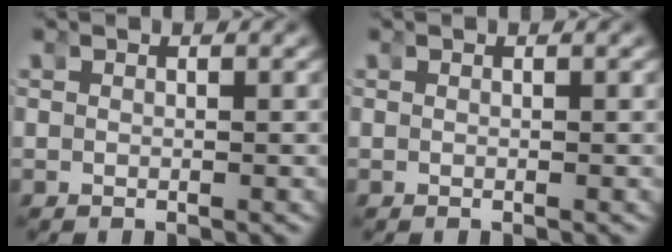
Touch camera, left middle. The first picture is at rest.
{"total": 0.0}